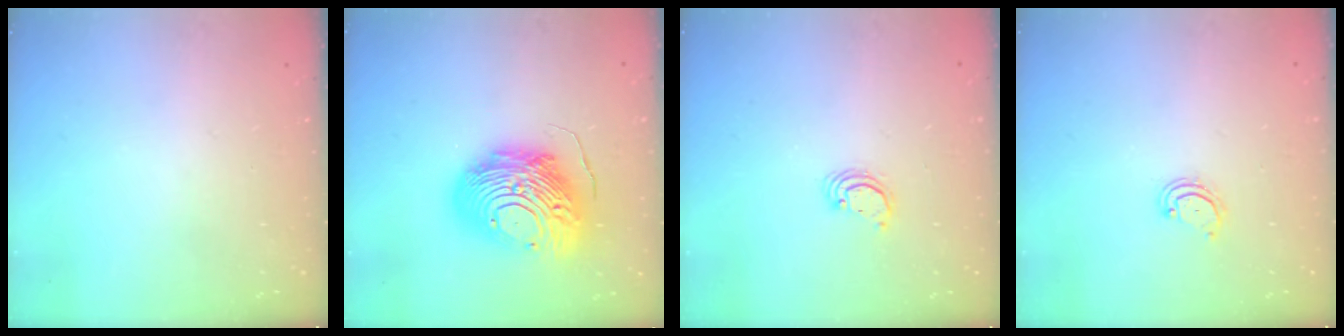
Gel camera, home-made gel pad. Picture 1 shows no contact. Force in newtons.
{"total": 19.8, "press": 19.7, "slide": 1.9}
{"total": 2.7, "press": 2.7, "slide": 0.1}
{"total": 2.8, "press": 2.8, "slide": 0.2}